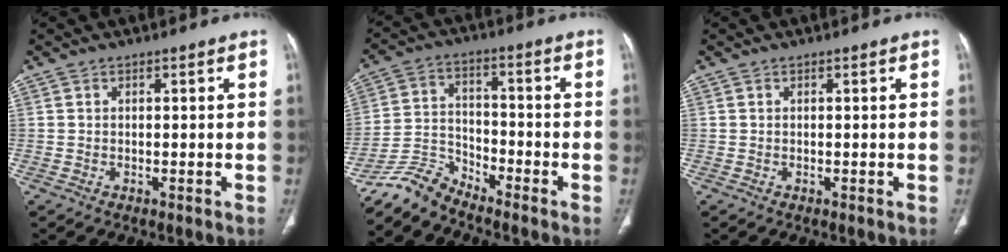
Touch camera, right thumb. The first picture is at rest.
{"total": 6.9, "force": [-6.9, 0.9, 0.1], "torque": [-0.005, 0.053, -0.142]}
{"total": 0.0}